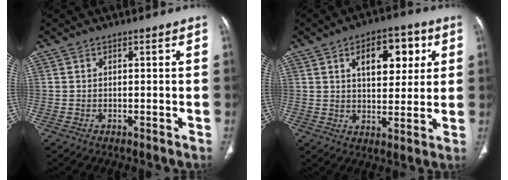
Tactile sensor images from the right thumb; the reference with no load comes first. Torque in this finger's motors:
{"motor_torque": [-0.62, 0.93, 0.80, 0.28, 0.18]}